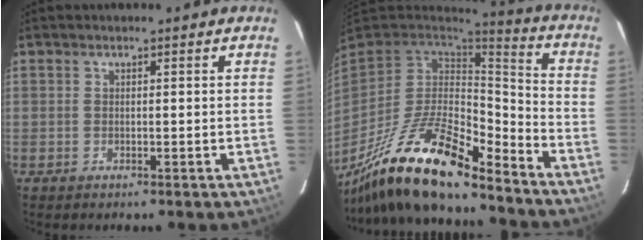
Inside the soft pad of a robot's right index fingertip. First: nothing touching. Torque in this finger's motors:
{"motor_torque": [1.03, -1.11, 1.05, 0.21]}